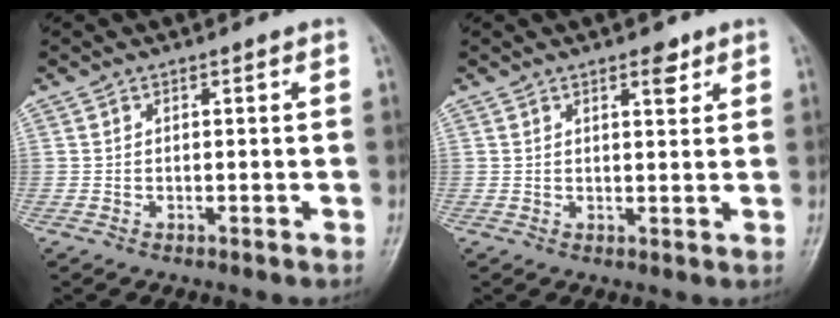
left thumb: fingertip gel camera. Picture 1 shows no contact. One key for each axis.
{"total": 3.0, "fx": 1.8, "fy": 1.3, "fz": 2.0, "tx": -0.015, "ty": -0.009, "tz": 0.025}